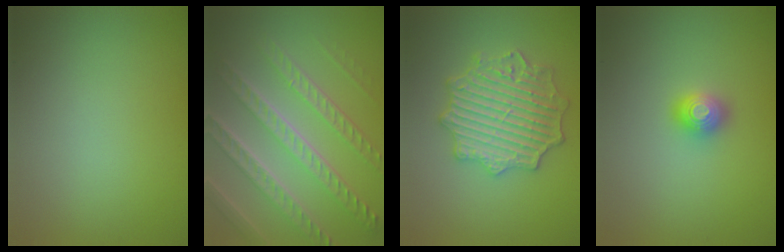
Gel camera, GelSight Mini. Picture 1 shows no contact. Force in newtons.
{"total": 7.7, "press": 5.6, "slide": 5.3}
{"total": 5.2, "press": 5.1, "slide": 0.9}
{"total": 2.0, "press": 2.0, "slide": 0.2}